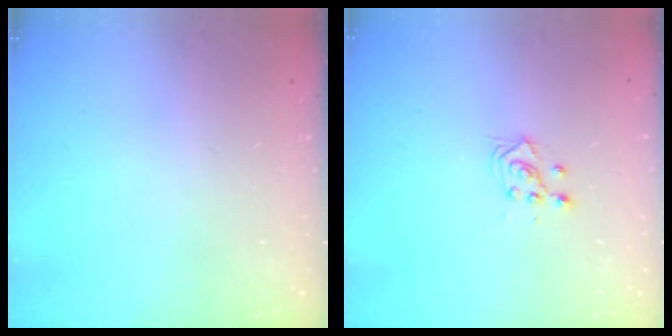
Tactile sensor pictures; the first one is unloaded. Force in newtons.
{"total": 3.1, "press": 3.0, "slide": 0.9}